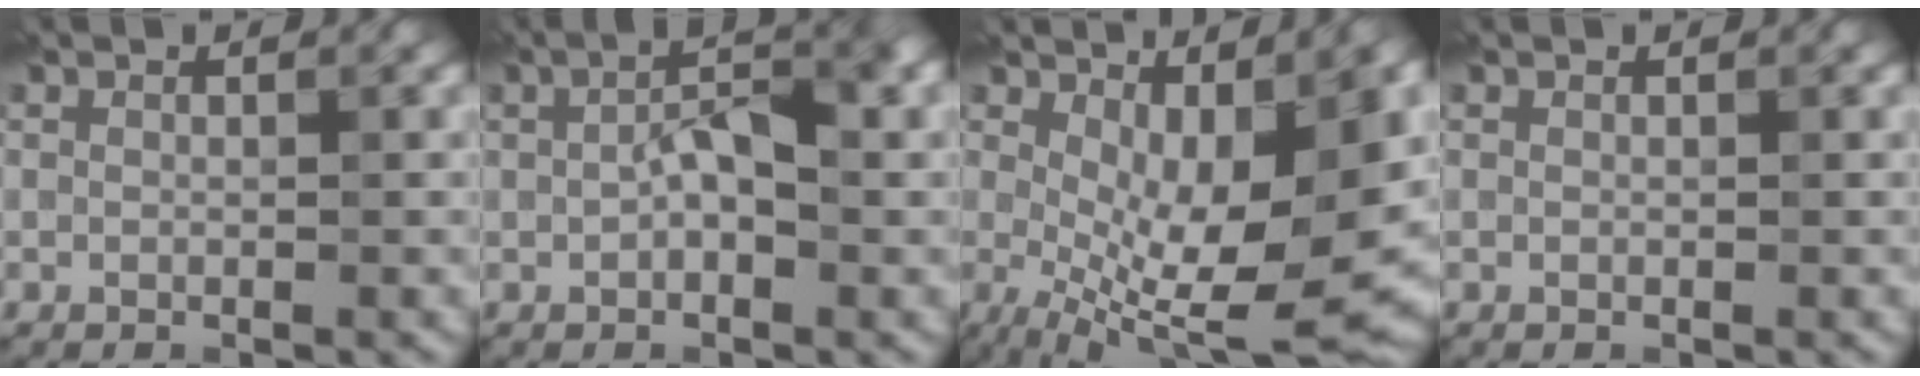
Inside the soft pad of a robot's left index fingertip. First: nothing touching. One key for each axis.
{"total": 4.6, "fx": 0.2, "fy": 2.1, "fz": 4.0, "tx": -0.074, "ty": 0.008, "tz": -0.001}
{"total": 11.4, "fx": -0.2, "fy": 4.4, "fz": 10.6, "tx": -0.167, "ty": -0.022, "tz": 0.007}
{"total": 0.0}